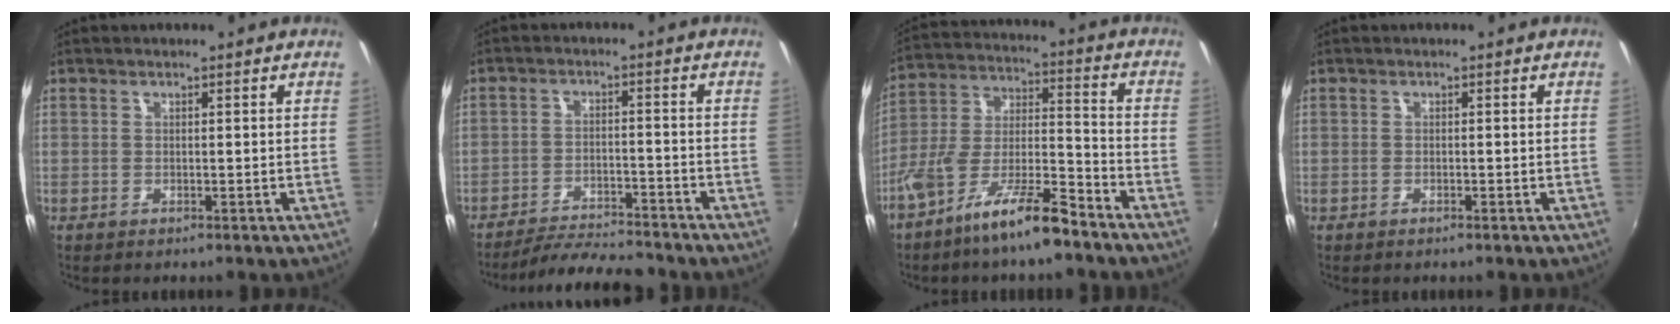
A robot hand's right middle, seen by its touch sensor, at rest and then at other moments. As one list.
[{"total": 10.1, "force": [-9.4, 1.3, 3.4], "torque": [-0.085, -0.002, -0.147]}, {"total": 13.4, "force": [-9.4, 2.5, 9.3], "torque": [-0.181, -0.006, -0.170]}, {"total": 0.8, "force": [-0.6, 0.2, 0.4], "torque": [-0.008, -0.002, -0.012]}]